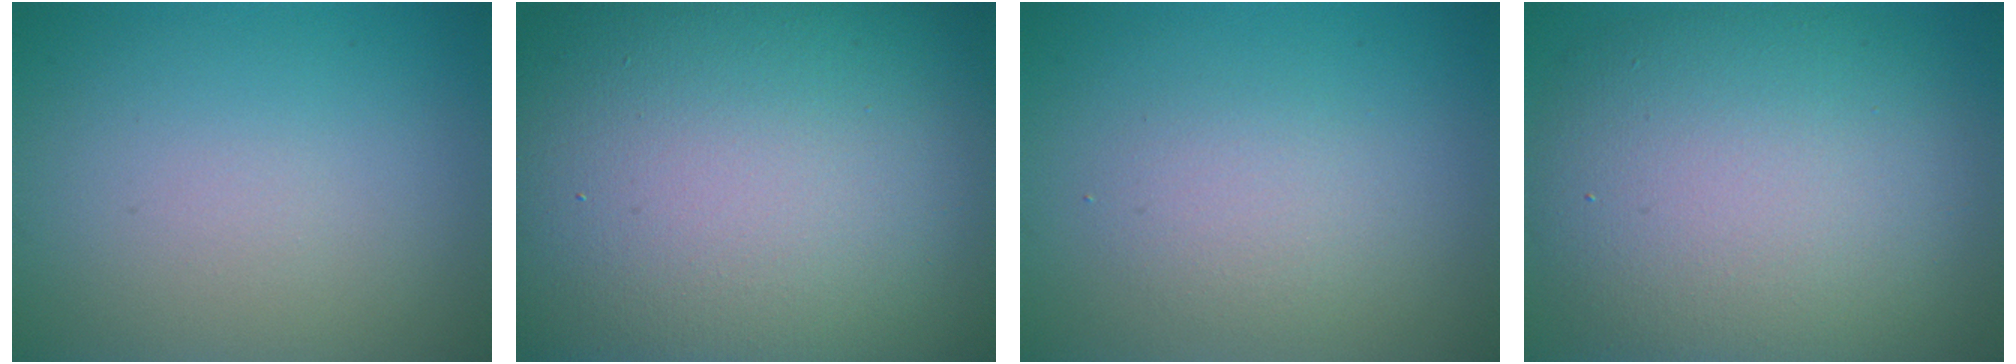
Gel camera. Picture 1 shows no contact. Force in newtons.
{"total": 24.5, "press": 24.5, "slide": 1.0}
{"total": 2.0, "press": 2.0, "slide": 0.1}
{"total": 12.0, "press": 12.0, "slide": 0.5}